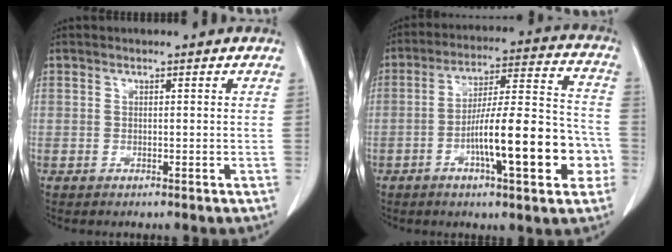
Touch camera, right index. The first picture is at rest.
{"total": 16.3, "force": [-5.0, 3.1, 15.2], "torque": [-0.238, 0.021, -0.074]}